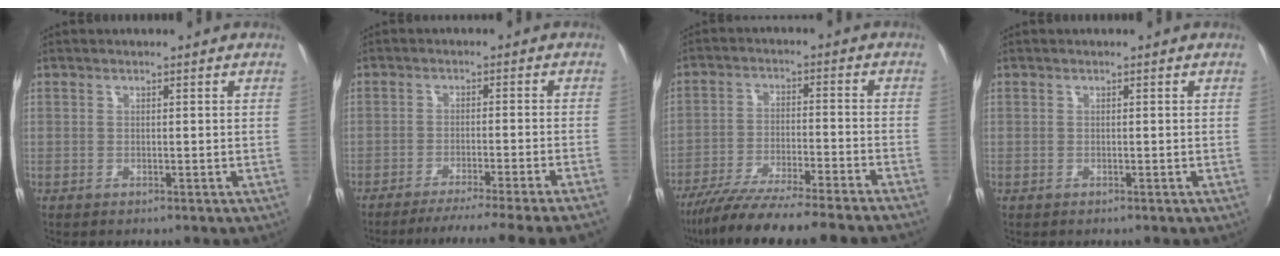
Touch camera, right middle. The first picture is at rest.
{"total": 13.1, "force": [-11.5, -3.8, 5.0], "torque": [-0.081, -0.019, -0.166]}
{"total": 16.8, "force": [-14.7, -1.7, 7.9], "torque": [-0.155, -0.044, -0.235]}
{"total": 0.0}